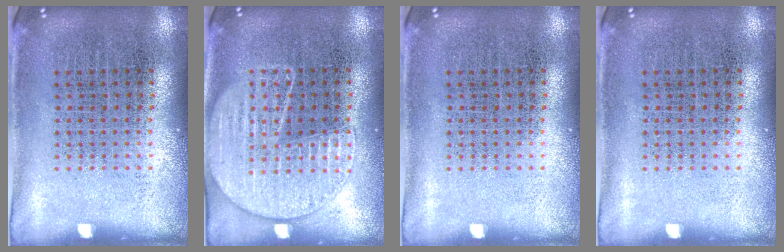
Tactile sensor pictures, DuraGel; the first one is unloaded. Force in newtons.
{"total": 1.5, "press": 1.5, "slide": 0.1}
{"total": 0.0}
{"total": 0.0}